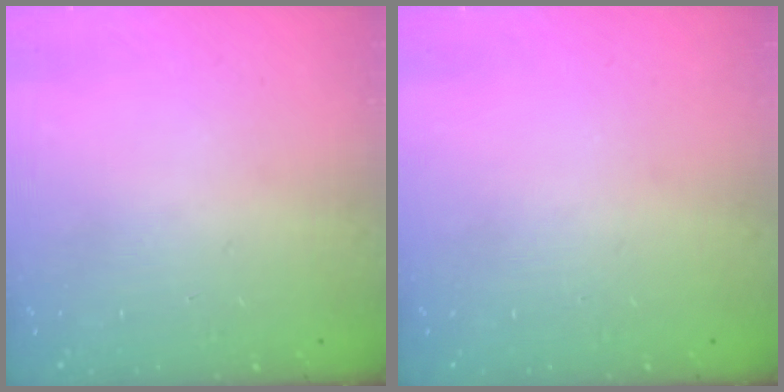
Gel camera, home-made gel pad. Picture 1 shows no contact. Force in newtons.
{"total": 0.0}